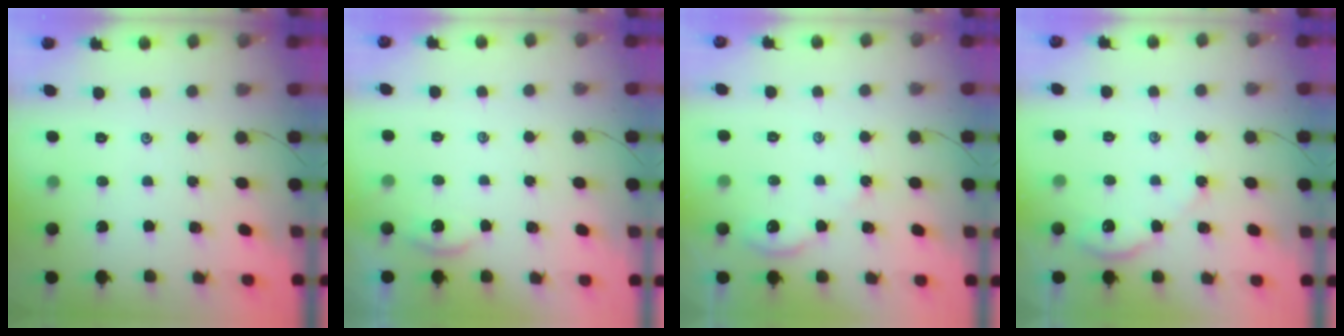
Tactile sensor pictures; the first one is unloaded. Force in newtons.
{"total": 2.2, "press": 2.2, "slide": 0.3}
{"total": 4.8, "press": 4.8, "slide": 0.7}
{"total": 3.8, "press": 3.7, "slide": 0.4}